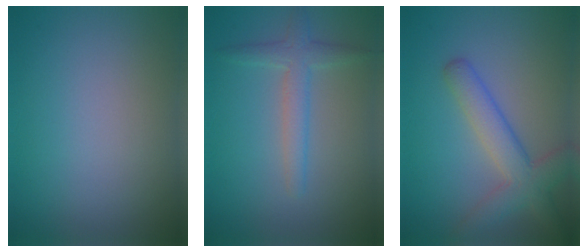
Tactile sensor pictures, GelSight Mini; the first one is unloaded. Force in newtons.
{"total": 2.7, "press": 2.7, "slide": 0.1}
{"total": 4.8, "press": 4.8, "slide": 0.2}